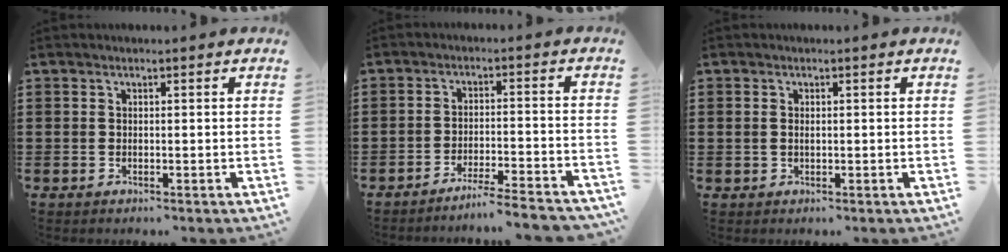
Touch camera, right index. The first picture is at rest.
{"total": 4.5, "force": [-4.3, -0.6, 1.2], "torque": [-0.022, -0.010, -0.086]}
{"total": 0.7, "force": [0.1, 0.4, 0.6], "torque": [-0.012, 0.003, 0.002]}